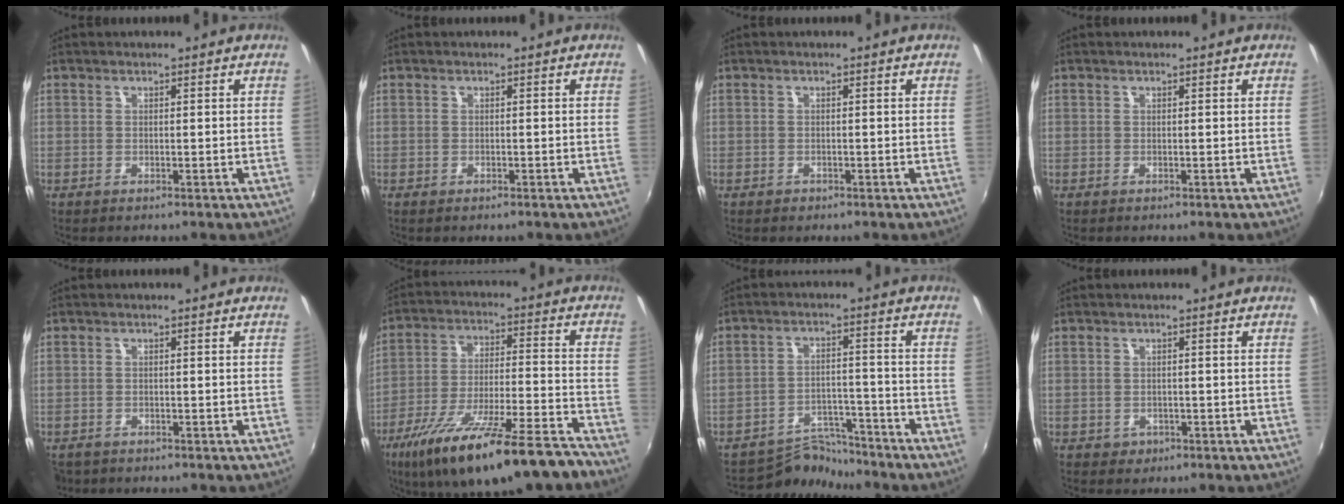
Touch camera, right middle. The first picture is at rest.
{"total": 0.5, "force": [-0.4, 0.3, 0.1], "torque": [-0.003, -0.004, -0.009]}
{"total": 0.9, "force": [-0.6, 0.6, 0.1], "torque": [-0.001, -0.003, -0.008]}
{"total": 0.0}
{"total": 3.5, "force": [-2.5, 1.9, 1.4], "torque": [-0.036, -0.015, -0.039]}
{"total": 23.2, "force": [-17.8, 4.2, 14.3], "torque": [-0.258, -0.050, -0.275]}
{"total": 7.5, "force": [-7.2, 1.8, 0.1], "torque": [-0.015, 0.013, -0.119]}
{"total": 1.8, "force": [-0.7, 1.6, 0.4], "torque": [-0.010, -0.004, -0.007]}